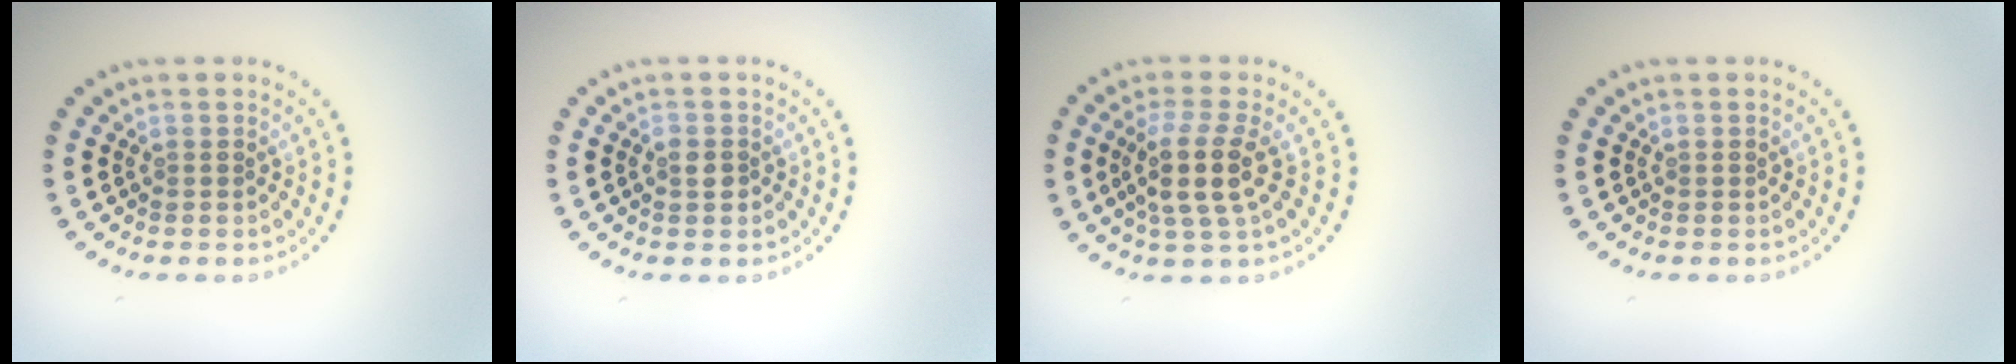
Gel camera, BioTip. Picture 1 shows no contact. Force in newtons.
{"total": 1.3, "press": 1.3, "slide": 0.3}
{"total": 3.8, "press": 3.1, "slide": 2.2}
{"total": 0.0}